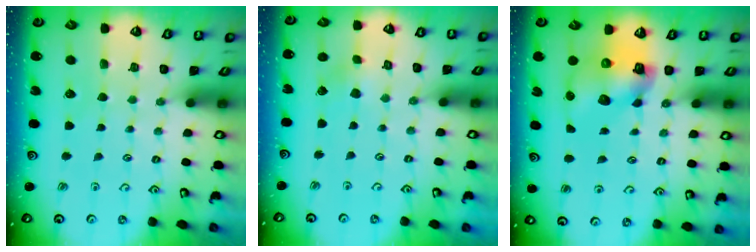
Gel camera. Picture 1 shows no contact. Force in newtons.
{"total": 2.2, "press": 2.2, "slide": 0.1}
{"total": 10.5, "press": 10.4, "slide": 1.2}